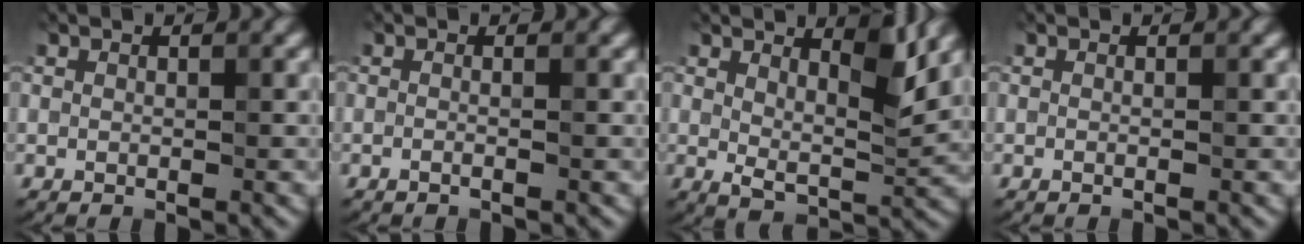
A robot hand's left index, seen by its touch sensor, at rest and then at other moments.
{"total": 0.8, "force": [-0.3, 0.2, 0.8], "torque": [-0.011, -0.003, -0.016]}
{"total": 4.5, "force": [2.4, 1.5, 3.5], "torque": [-0.054, -0.008, 0.035]}
{"total": 0.0}